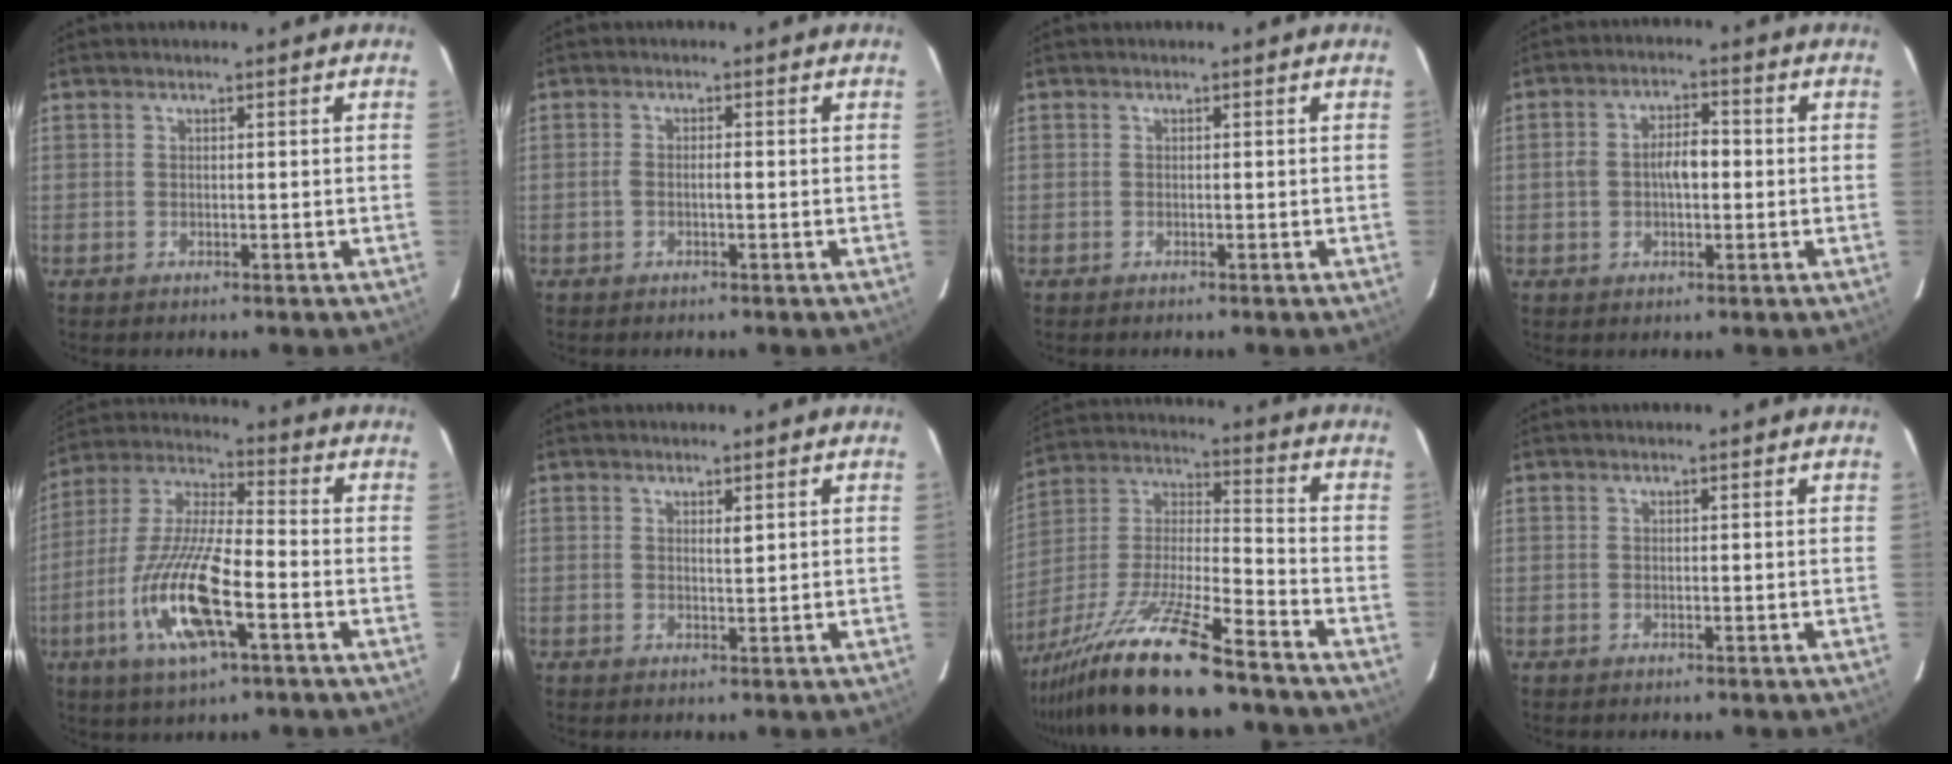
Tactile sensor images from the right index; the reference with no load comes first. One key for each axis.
{"total": 1.6, "fx": -0.4, "fy": 0.5, "fz": 1.5, "tx": -0.032, "ty": 0.007, "tz": -0.006}
{"total": 0.6, "fx": -0.3, "fy": 0.6, "fz": -0.1, "tx": 0.004, "ty": 0.007, "tz": -0.009}
{"total": 5.6, "fx": -0.2, "fy": 2.8, "fz": 4.8, "tx": -0.099, "ty": 0.019, "tz": -0.003}
{"total": 15.8, "fx": -5.8, "fy": 3.0, "fz": 14.4, "tx": -0.302, "ty": -0.012, "tz": -0.105}
{"total": 1.0, "fx": 0.6, "fy": 0.2, "fz": 0.9, "tx": -0.019, "ty": -0.004, "tz": 0.009}
{"total": 19.3, "fx": -14.7, "fy": 1.7, "fz": 12.4, "tx": -0.267, "ty": -0.032, "tz": -0.271}
{"total": 0.0}